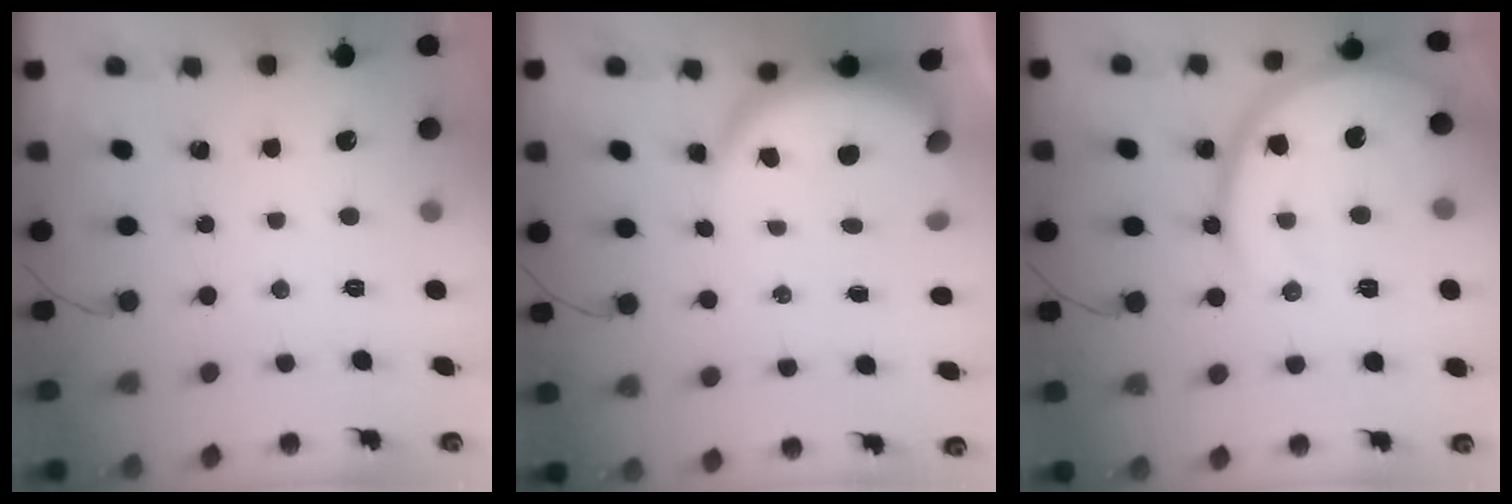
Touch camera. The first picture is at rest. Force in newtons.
{"total": 5.1, "press": 5.1, "slide": 0.4}
{"total": 18.9, "press": 18.9, "slide": 1.2}